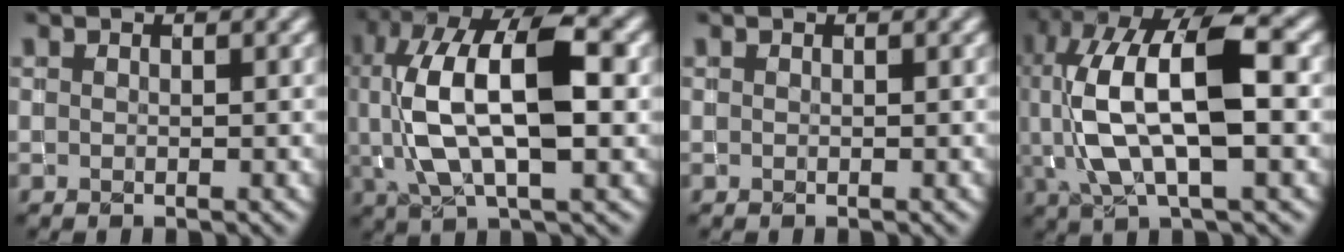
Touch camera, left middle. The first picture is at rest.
{"total": 10.8, "force": [0.7, 4.6, 9.7], "torque": [-0.184, 0.015, 0.010]}
{"total": 0.0}
{"total": 11.2, "force": [0.4, 4.5, 10.3], "torque": [-0.205, 0.014, 0.006]}